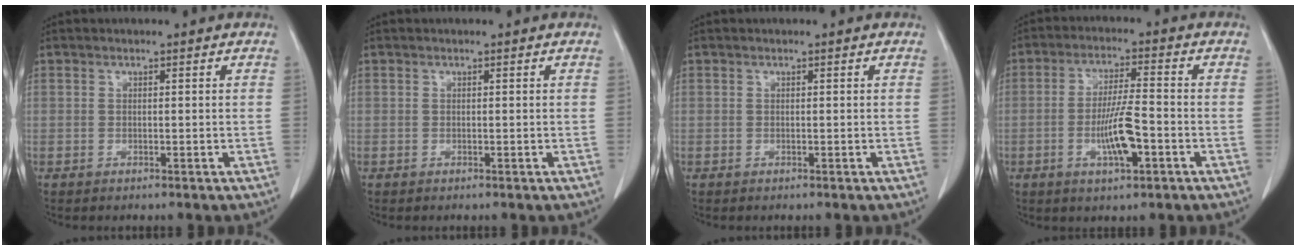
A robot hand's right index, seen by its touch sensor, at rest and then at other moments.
{"total": 0.0}
{"total": 0.0}
{"total": 7.4, "force": [-2.4, 1.1, 7.0], "torque": [-0.129, 0.000, -0.039]}